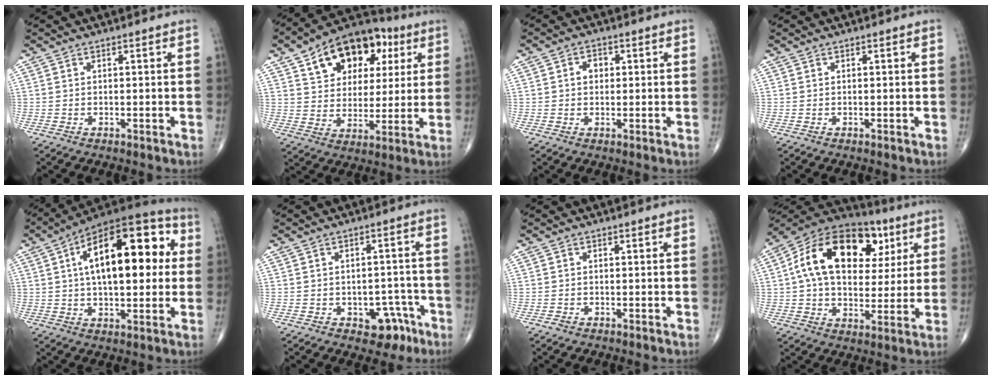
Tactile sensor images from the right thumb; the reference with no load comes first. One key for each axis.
{"total": 18.5, "fx": 8.0, "fy": 12.2, "fz": 11.3, "tx": -0.127, "ty": 0.000, "tz": 0.128}
{"total": 2.8, "fx": 0.4, "fy": 2.2, "fz": 1.6, "tx": -0.013, "ty": 0.007, "tz": 0.004}
{"total": 0.0}
{"total": 23.1, "fx": 4.5, "fy": 10.8, "fz": 19.9, "tx": -0.282, "ty": 0.027, "tz": 0.058}
{"total": 6.5, "fx": -3.3, "fy": 4.3, "fz": 3.6, "tx": -0.013, "ty": 0.029, "tz": -0.038}
{"total": 0.7, "fx": -0.4, "fy": 0.5, "fz": 0.2, "tx": -0.002, "ty": 0.000, "tz": -0.010}
{"total": 23.2, "fx": 6.8, "fy": 14.5, "fz": 16.8, "tx": -0.253, "ty": 0.016, "tz": 0.101}